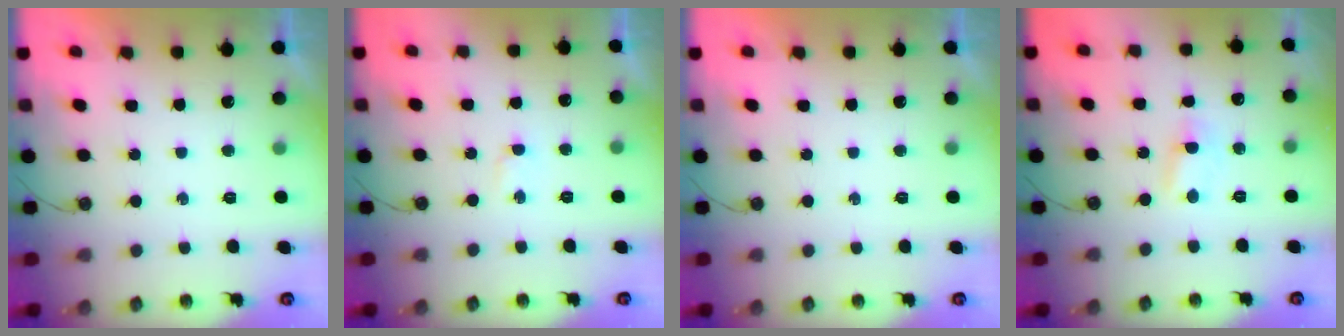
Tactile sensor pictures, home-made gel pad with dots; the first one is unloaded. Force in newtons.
{"total": 1.8, "press": 1.4, "slide": 1.1}
{"total": 0.0}
{"total": 2.7, "press": 2.7, "slide": 0.2}